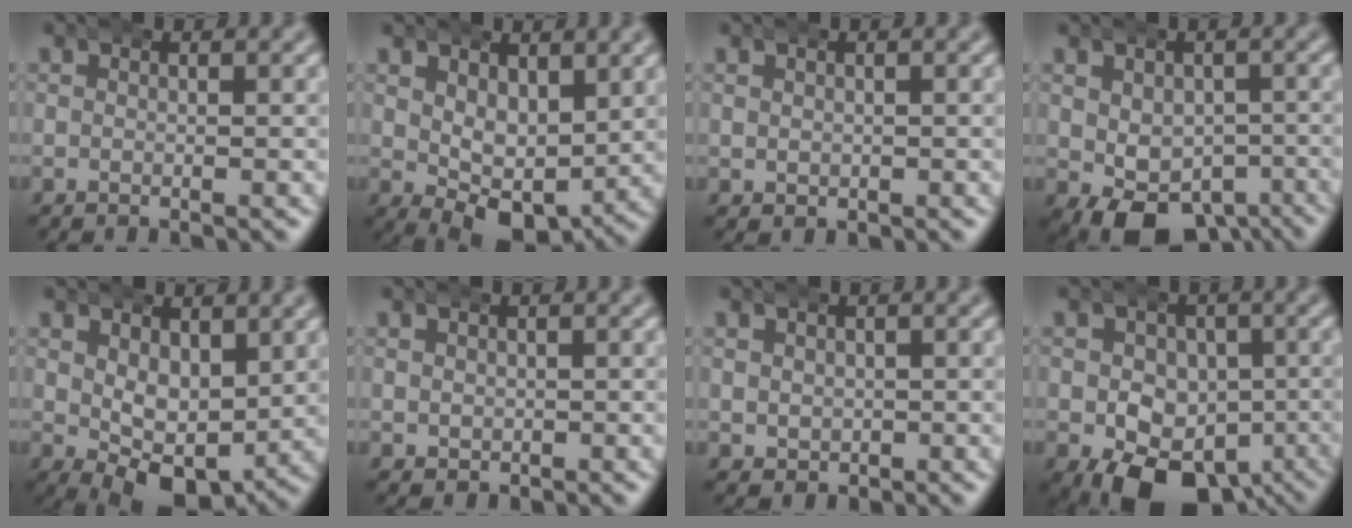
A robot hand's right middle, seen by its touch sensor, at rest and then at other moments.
{"total": 4.9, "force": [0.4, 2.5, 4.2], "torque": [-0.062, -0.034, 0.024]}
{"total": 0.9, "force": [0.2, 0.9, 0.1], "torque": [-0.009, -0.007, 0.010]}
{"total": 7.7, "force": [-5.0, 4.6, 3.6], "torque": [-0.062, -0.045, -0.060]}
{"total": 5.4, "force": [0.1, 2.8, 4.7], "torque": [-0.070, -0.036, 0.019]}
{"total": 1.2, "force": [0.3, 1.2, 0.2], "torque": [-0.013, -0.008, 0.013]}
{"total": 1.9, "force": [0.3, 1.8, 0.5], "torque": [-0.021, -0.012, 0.016]}
{"total": 10.7, "force": [-5.5, 7.2, 5.7], "torque": [-0.087, -0.045, -0.071]}